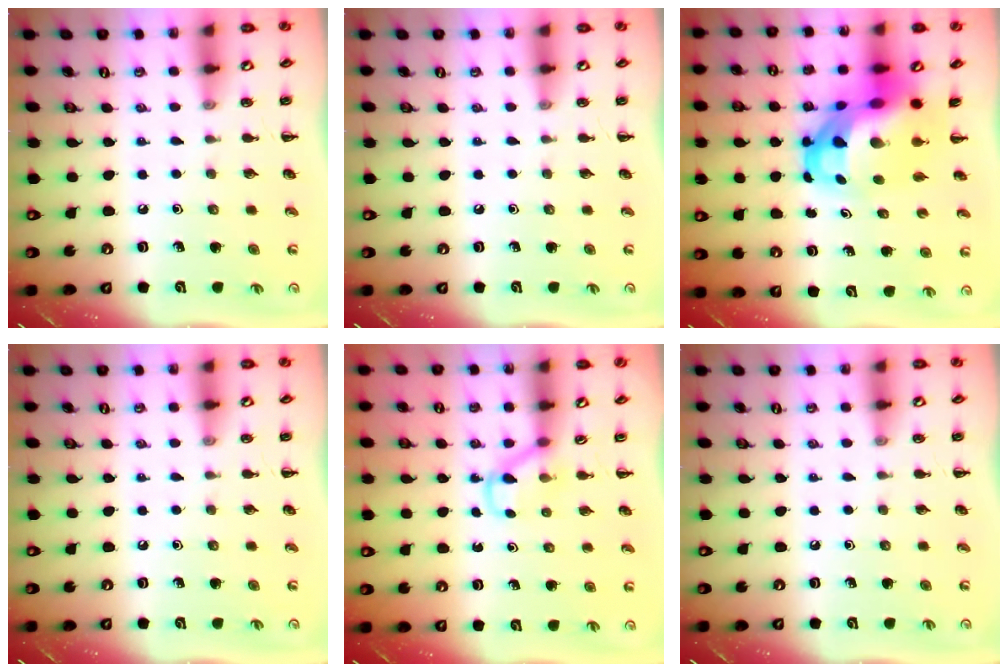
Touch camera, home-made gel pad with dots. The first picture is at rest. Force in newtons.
{"total": 0.0}
{"total": 13.4, "press": 12.9, "slide": 3.4}
{"total": 0.0}
{"total": 3.4, "press": 3.2, "slide": 1.2}
{"total": 0.0}